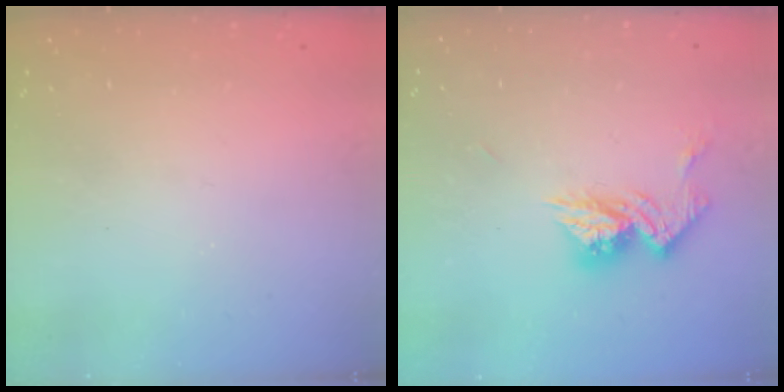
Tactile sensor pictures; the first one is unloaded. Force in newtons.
{"total": 11.5, "press": 11.4, "slide": 1.0}